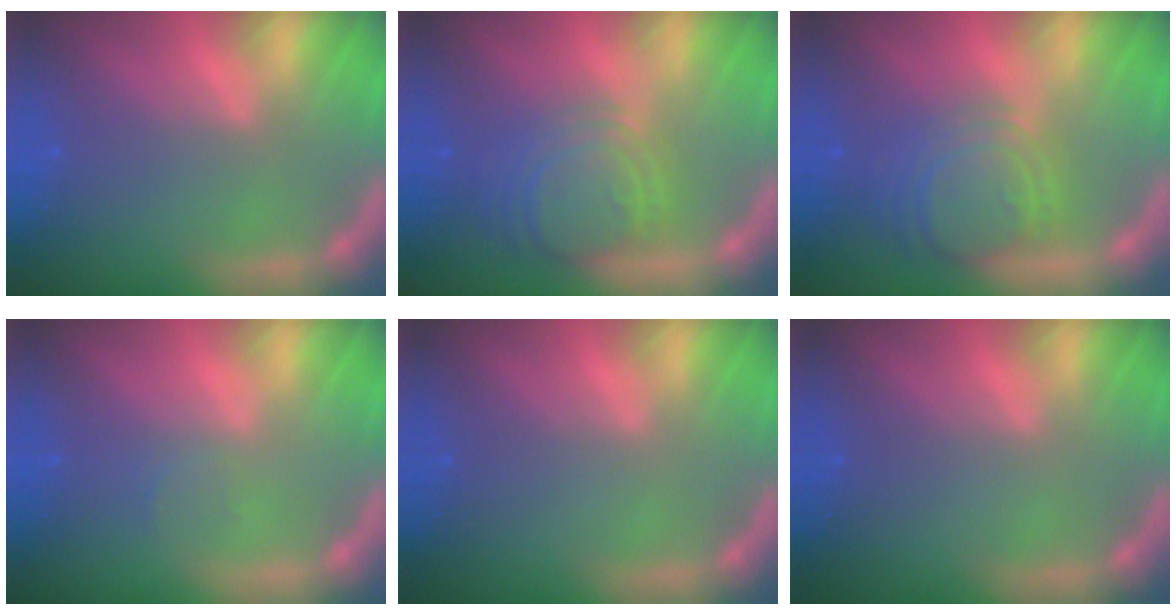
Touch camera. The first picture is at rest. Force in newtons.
{"total": 7.6}
{"total": 7.6}
{"total": 1.0}
{"total": 0.0}
{"total": 0.0}